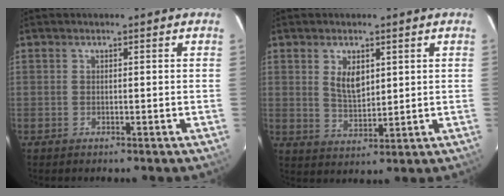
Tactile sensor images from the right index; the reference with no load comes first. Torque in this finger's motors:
{"motor_torque": [0.26, 0.00, 0.25, 0.04]}